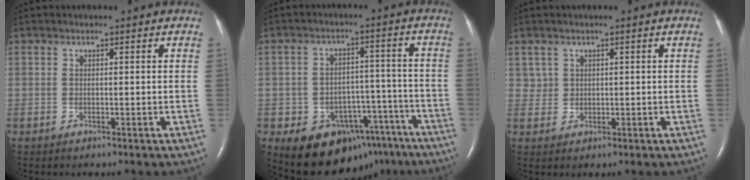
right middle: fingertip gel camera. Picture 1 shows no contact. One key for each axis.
{"total": 13.3, "fx": -8.6, "fy": 8.5, "fz": 5.6, "tx": -0.059, "ty": 0.045, "tz": -0.115}
{"total": 1.7, "fx": 0.9, "fy": 1.4, "fz": -0.1, "tx": 0.014, "ty": 0.007, "tz": 0.012}